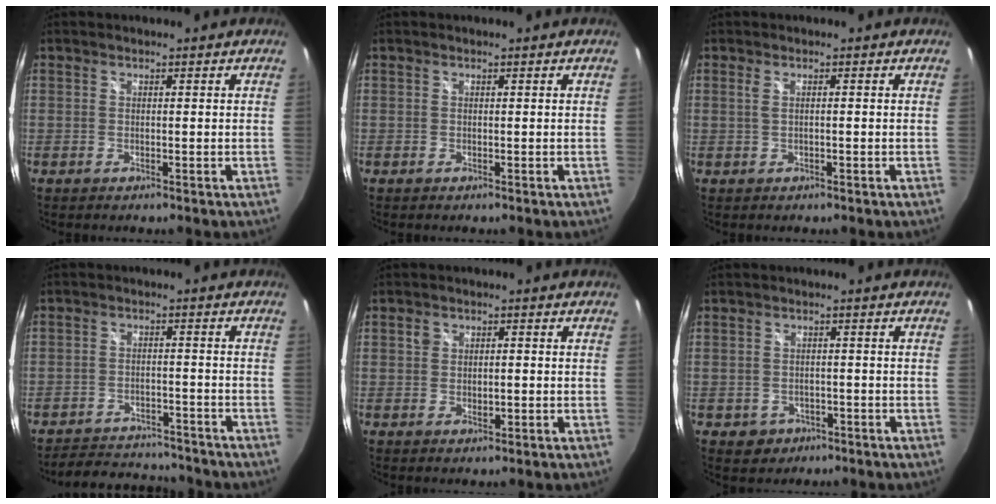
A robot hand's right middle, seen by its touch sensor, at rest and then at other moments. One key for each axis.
{"total": 0.0}
{"total": 1.4, "fx": -0.2, "fy": 0.2, "fz": 1.3, "tx": -0.024, "ty": 0.000, "tz": -0.003}
{"total": 10.9, "fx": -10.0, "fy": 3.5, "fz": 2.8, "tx": -0.073, "ty": 0.024, "tz": -0.134}
{"total": 2.5, "fx": -0.2, "fy": 2.0, "fz": 1.5, "tx": -0.023, "ty": 0.004, "tz": -0.005}
{"total": 3.9, "fx": -1.6, "fy": 3.4, "fz": 1.0, "tx": -0.032, "ty": 0.004, "tz": -0.015}